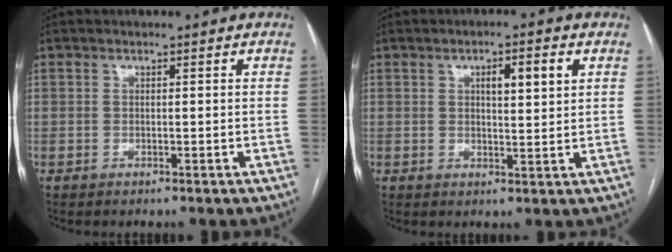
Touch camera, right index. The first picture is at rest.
{"total": 4.9, "force": [1.8, 0.9, 4.5], "torque": [-0.074, 0.006, 0.030]}